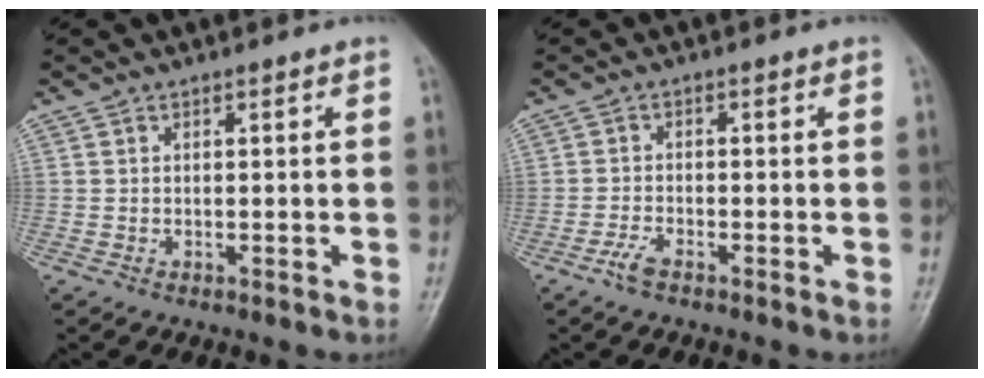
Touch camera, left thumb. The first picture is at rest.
{"total": 2.5, "force": [-1.8, 0.8, 1.5], "torque": [-0.037, 0.007, -0.039]}